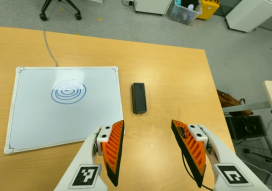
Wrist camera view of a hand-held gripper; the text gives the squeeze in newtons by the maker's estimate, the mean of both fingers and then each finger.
{"total": 0.0}